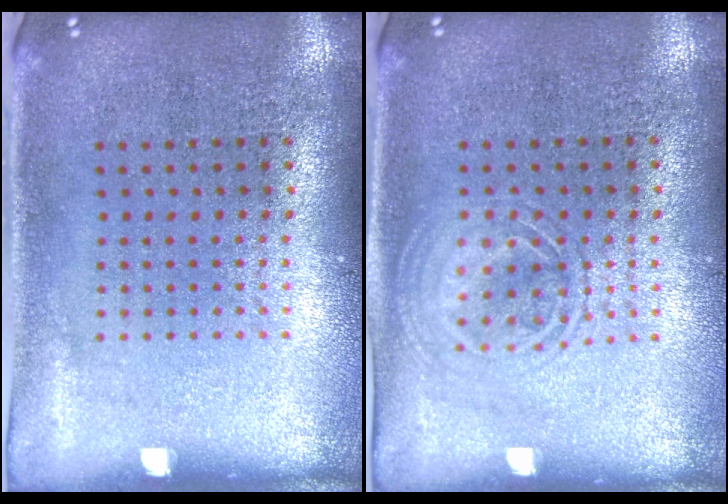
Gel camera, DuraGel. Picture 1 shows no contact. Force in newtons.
{"total": 1.3, "press": 1.2, "slide": 0.2}